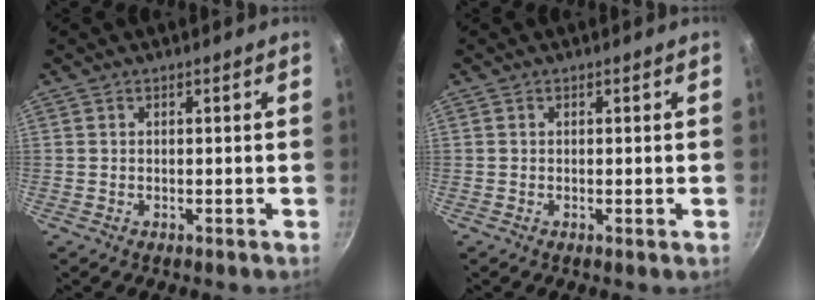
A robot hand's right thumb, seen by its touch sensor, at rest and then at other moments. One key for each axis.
{"total": 0.0}